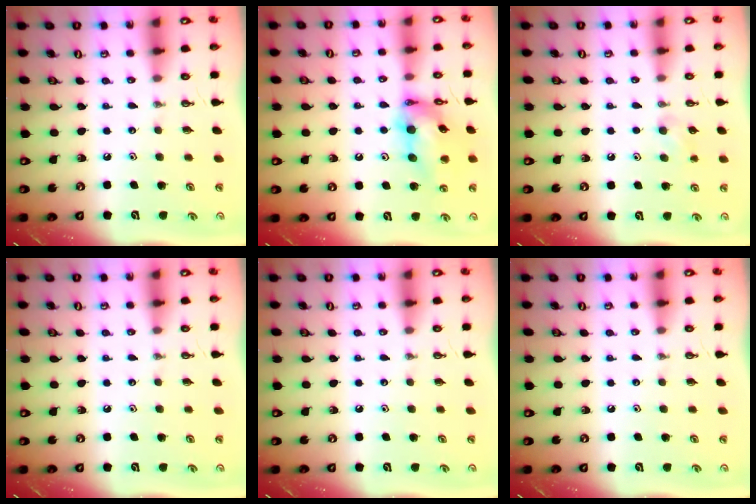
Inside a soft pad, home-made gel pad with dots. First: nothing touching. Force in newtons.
{"total": 15.7, "press": 15.6, "slide": 2.0}
{"total": 10.4, "press": 6.7, "slide": 7.9}
{"total": 0.0}
{"total": 0.0}
{"total": 0.0}